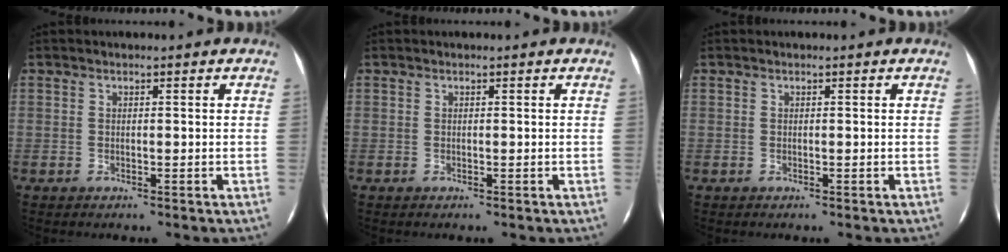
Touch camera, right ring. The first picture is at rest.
{"total": 0.0}
{"total": 0.0}